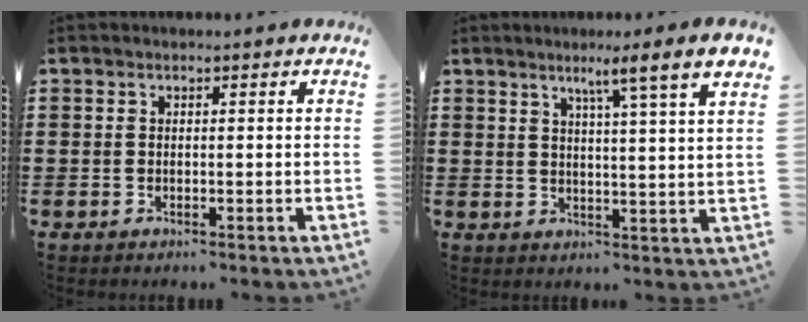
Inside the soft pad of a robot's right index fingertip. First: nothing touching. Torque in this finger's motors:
{"motor_torque": [0.74, 0.52, 0.24, 0.12]}